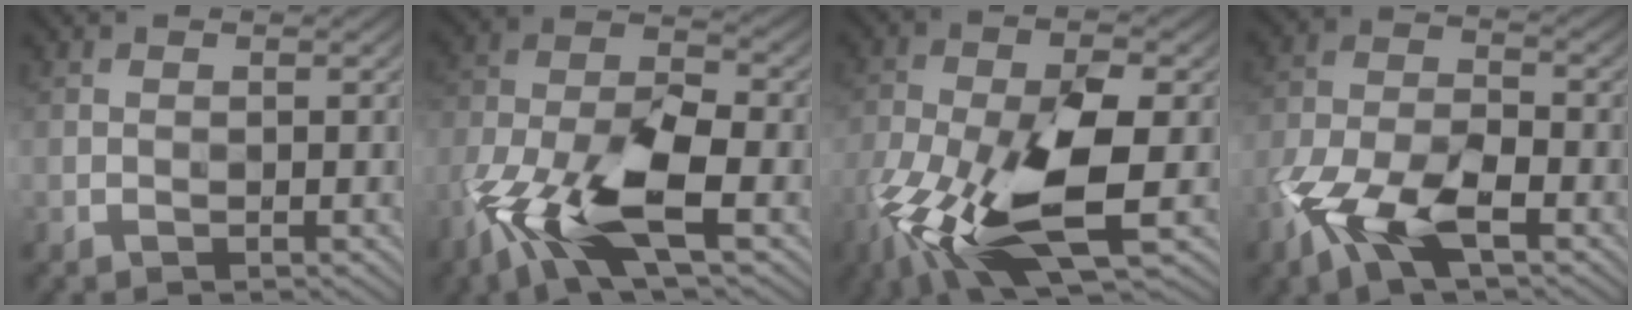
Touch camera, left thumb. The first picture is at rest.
{"total": 12.7, "force": [-6.4, 5.1, 9.8], "torque": [-0.209, -0.011, -0.136]}
{"total": 14.1, "force": [-5.9, 5.0, 11.9], "torque": [-0.255, -0.029, -0.108]}
{"total": 10.0, "force": [-5.2, 5.0, 6.9], "torque": [-0.154, -0.005, -0.112]}